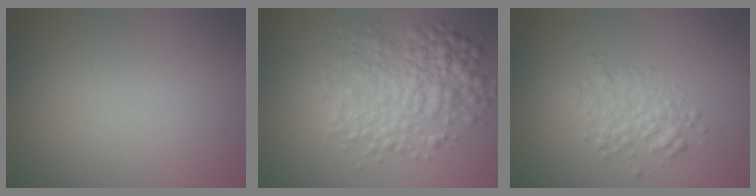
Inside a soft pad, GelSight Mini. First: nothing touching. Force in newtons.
{"total": 5.5, "press": 5.5, "slide": 0.1}
{"total": 2.6, "press": 2.6, "slide": 0.0}